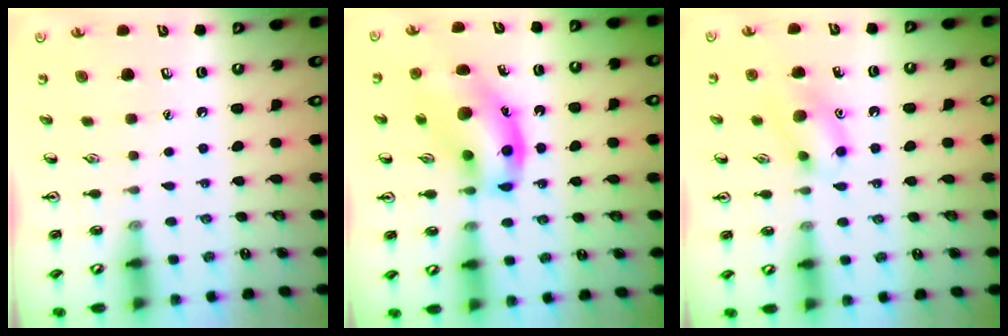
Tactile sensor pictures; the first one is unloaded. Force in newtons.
{"total": 15.9, "press": 15.4, "slide": 3.6}
{"total": 10.8, "press": 10.7, "slide": 1.4}